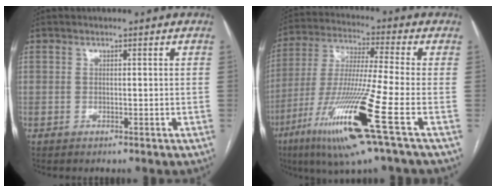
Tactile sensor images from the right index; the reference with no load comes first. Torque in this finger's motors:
{"motor_torque": [2.02, -0.12, 1.05, 0.21]}